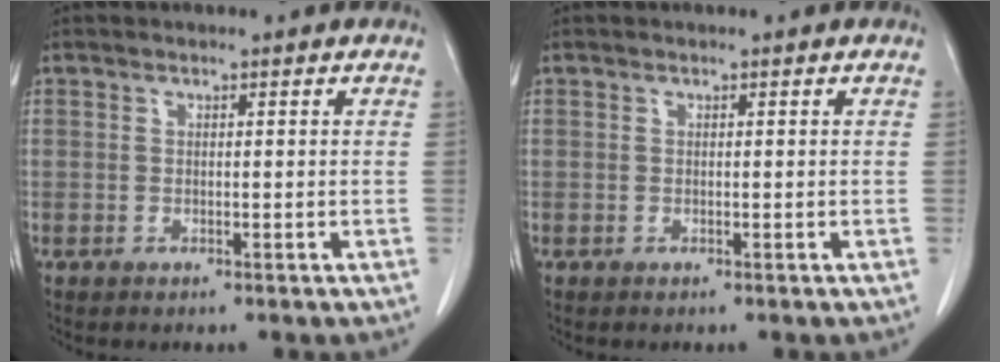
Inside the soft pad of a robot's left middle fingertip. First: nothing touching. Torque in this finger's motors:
{"motor_torque": [0.09, -0.09, 0.03, -0.01]}